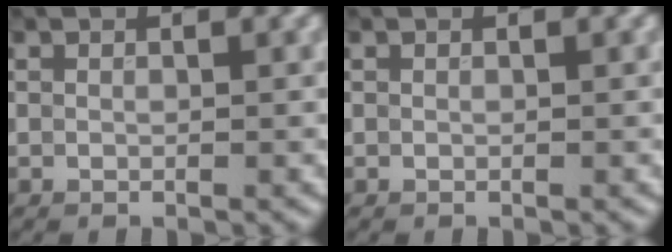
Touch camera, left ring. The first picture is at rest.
{"total": 0.0}